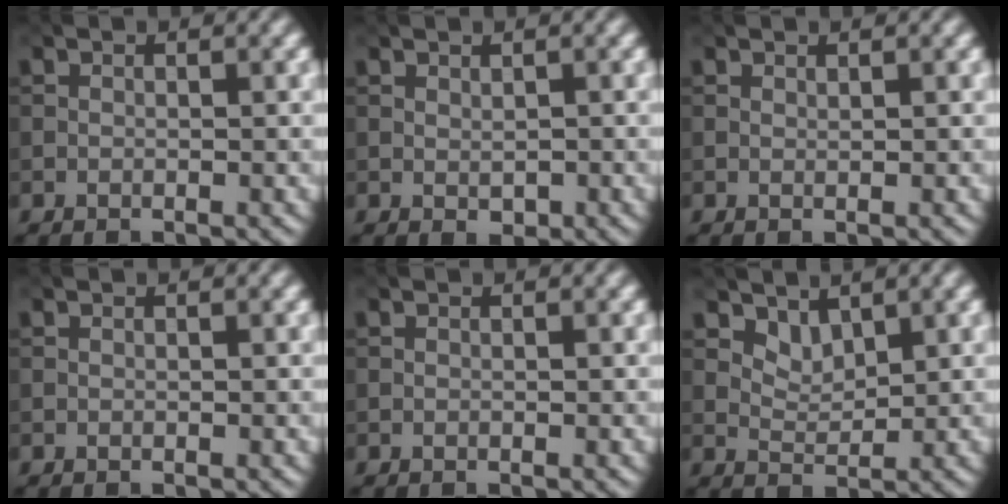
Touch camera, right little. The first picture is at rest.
{"total": 0.7, "force": [0.1, 0.4, 0.5], "torque": [-0.006, -0.005, 0.008]}
{"total": 0.0}
{"total": 0.0}
{"total": 0.0}
{"total": 1.9, "force": [1.5, 0.9, 0.7], "torque": [-0.014, -0.009, 0.028]}